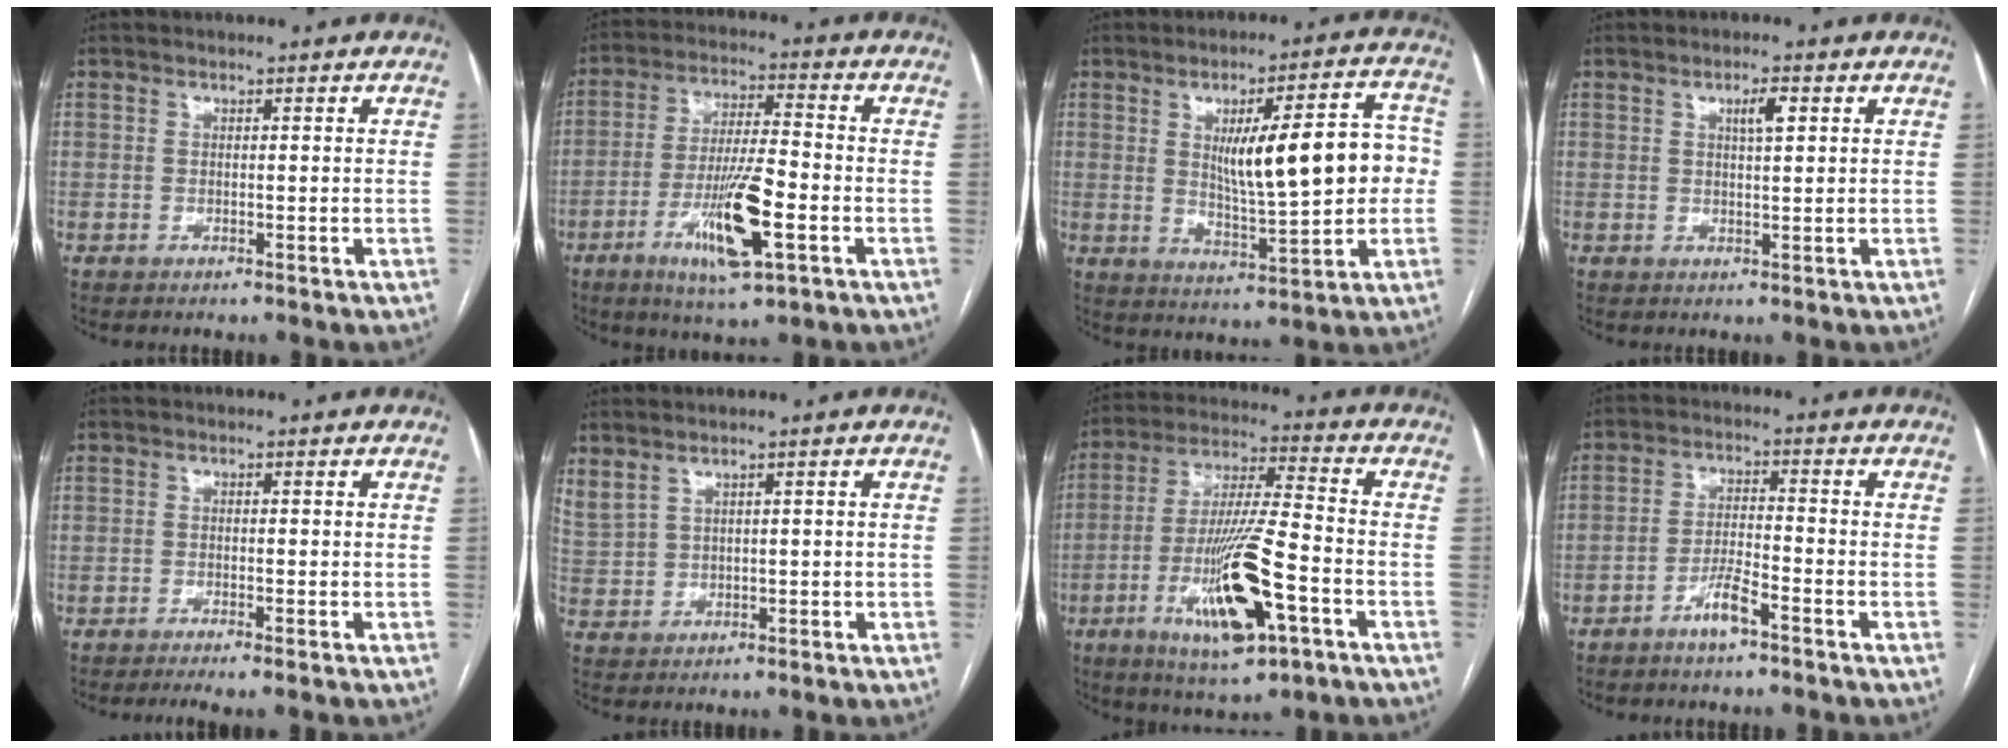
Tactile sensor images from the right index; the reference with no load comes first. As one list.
[{"total": 12.4, "force": [-4.6, 1.8, 11.3], "torque": [-0.214, -0.012, -0.078]}, {"total": 14.4, "force": [1.2, 3.2, 14.0], "torque": [-0.200, 0.024, 0.027]}, {"total": 2.8, "force": [1.1, 0.5, 2.5], "torque": [-0.043, 0.002, 0.019]}, {"total": 2.6, "force": [-1.9, -0.2, 1.8], "torque": [-0.027, -0.005, -0.032]}, {"total": 4.6, "force": [3.2, 2.1, 2.5], "torque": [-0.062, 0.007, 0.082]}, {"total": 16.1, "force": [-5.9, 1.9, 14.8], "torque": [-0.290, -0.018, -0.097]}, {"total": 4.5, "force": [-3.1, 0.6, 3.3], "torque": [-0.068, 0.003, -0.058]}]